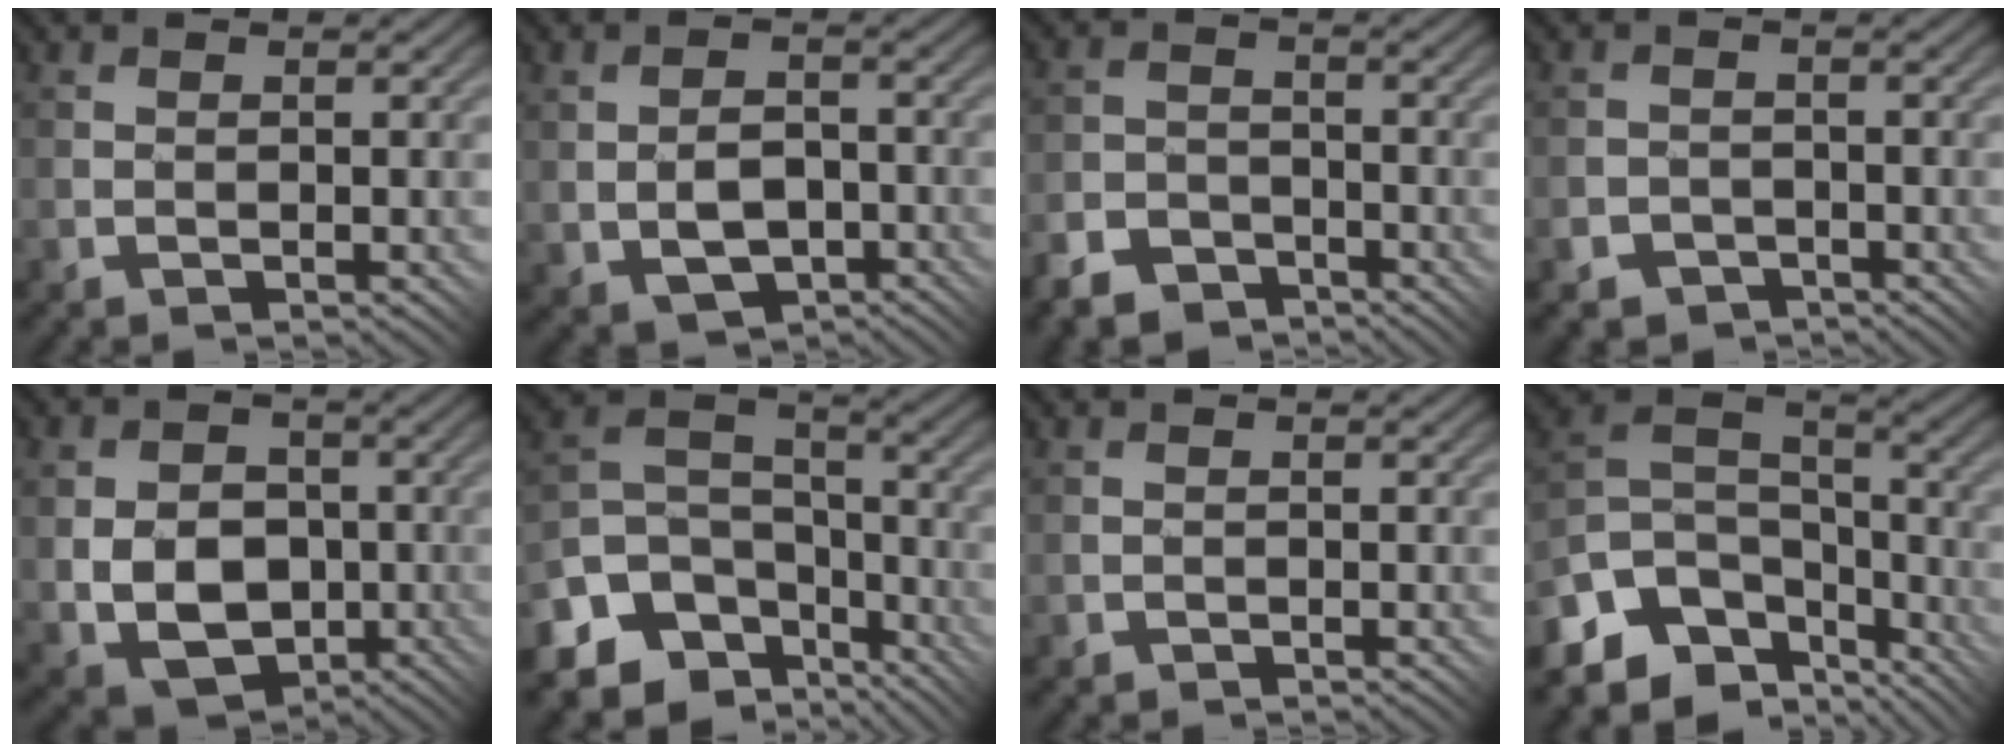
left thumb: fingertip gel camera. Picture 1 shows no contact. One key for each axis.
{"total": 5.2, "fx": -1.3, "fy": 3.4, "fz": 3.7, "tx": -0.079, "ty": -0.005, "tz": -0.021}
{"total": 5.3, "fx": -4.3, "fy": 2.7, "fz": 1.3, "tx": -0.027, "ty": -0.002, "tz": -0.087}
{"total": 2.8, "fx": -2.0, "fy": 1.9, "fz": 0.2, "tx": 0.000, "ty": 0.005, "tz": -0.038}
{"total": 9.2, "fx": -1.9, "fy": 6.9, "fz": 5.8, "tx": -0.118, "ty": -0.015, "tz": -0.041}
{"total": 12.4, "fx": -7.8, "fy": 8.4, "fz": 4.7, "tx": -0.141, "ty": -0.021, "tz": -0.128}
{"total": 0.5, "fx": -0.3, "fy": 0.4, "fz": -0.3, "tx": 0.008, "ty": -0.003, "tz": -0.007}
{"total": 11.4, "fx": -7.4, "fy": 6.8, "fz": 5.4, "tx": -0.139, "ty": -0.010, "tz": -0.135}